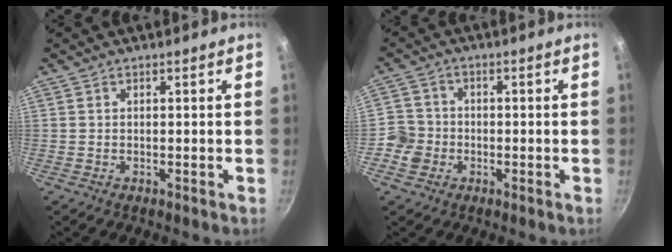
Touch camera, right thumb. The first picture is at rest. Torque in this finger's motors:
{"motor_torque": [0.67, 0.59, 0.12, 0.24, -0.03]}